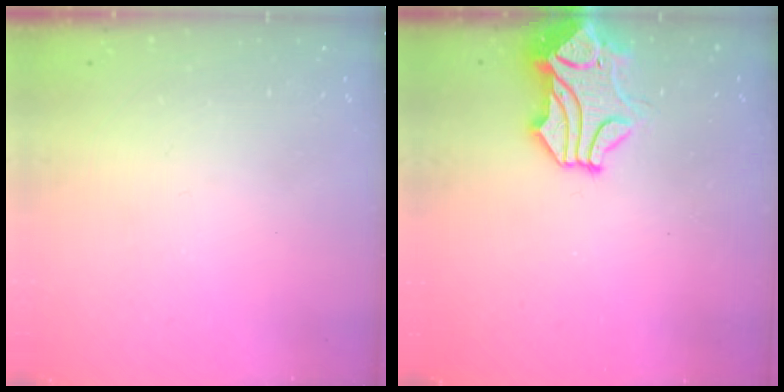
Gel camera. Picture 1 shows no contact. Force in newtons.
{"total": 1.5, "press": 0.8, "slide": 1.3}